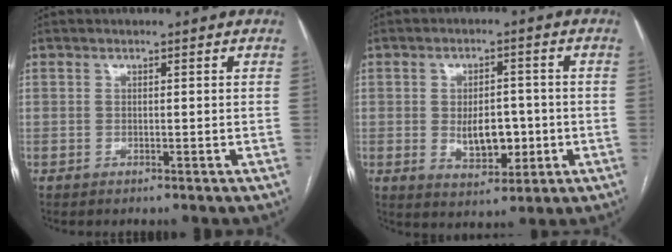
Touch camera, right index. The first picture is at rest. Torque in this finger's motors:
{"motor_torque": [0.06, -0.13, 0.14, 0.03]}